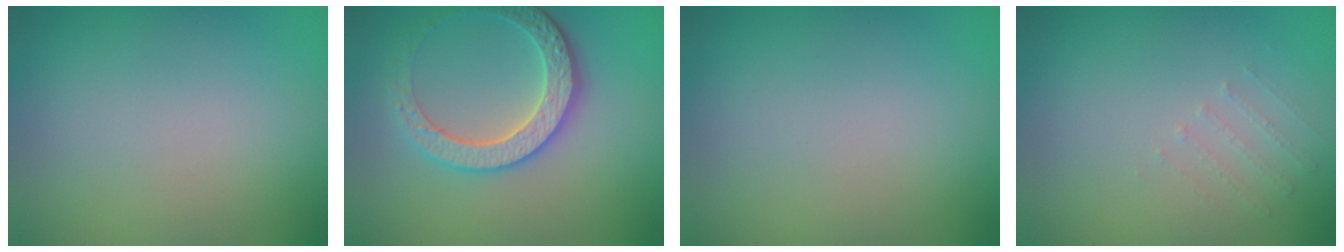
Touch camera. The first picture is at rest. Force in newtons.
{"total": 4.0, "press": 3.8, "slide": 1.1}
{"total": 0.0}
{"total": 0.6, "press": 0.5, "slide": 0.4}